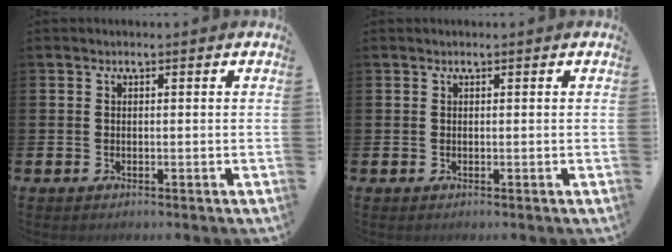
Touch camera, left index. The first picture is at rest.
{"total": 0.0}